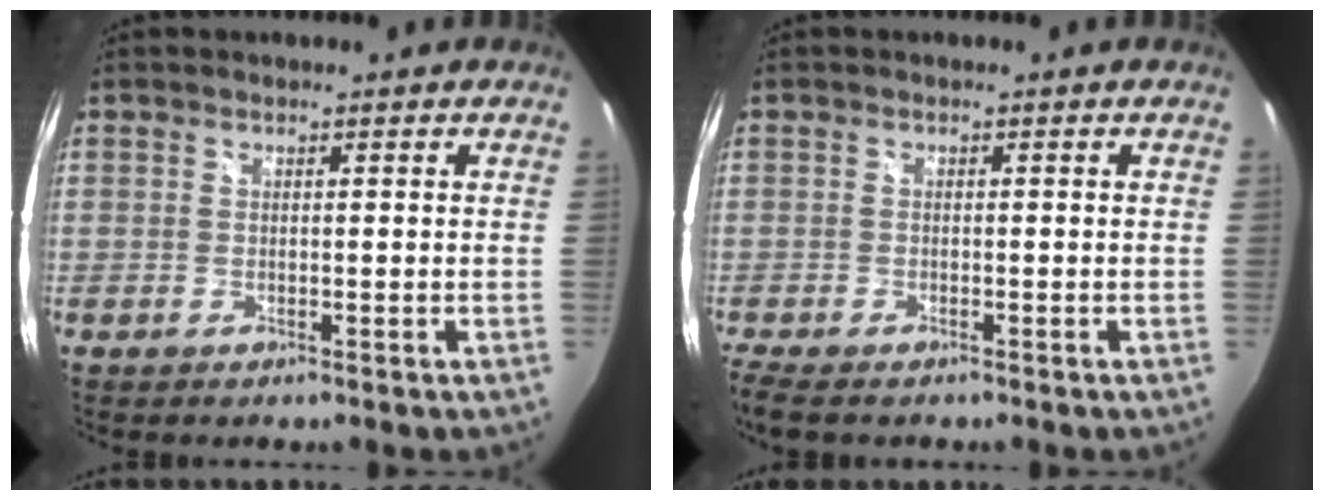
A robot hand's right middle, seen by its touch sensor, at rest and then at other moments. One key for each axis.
{"total": 3.9, "fx": -3.0, "fy": 1.1, "fz": 2.3, "tx": -0.053, "ty": -0.023, "tz": -0.058}